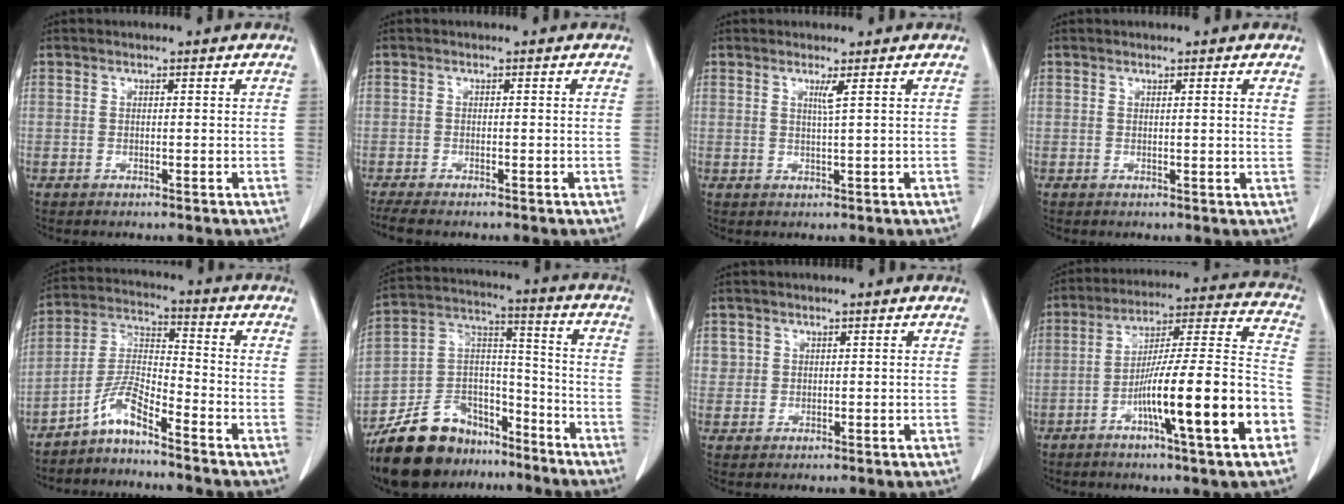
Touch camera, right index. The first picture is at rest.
{"total": 2.0, "force": [-1.1, 0.3, 1.6], "torque": [-0.036, -0.008, -0.024]}
{"total": 1.8, "force": [1.0, -0.5, 1.4], "torque": [-0.027, -0.011, 0.019]}
{"total": 2.1, "force": [1.3, -0.1, 1.6], "torque": [-0.022, -0.008, 0.011]}
{"total": 5.9, "force": [-4.7, 0.2, 3.6], "torque": [-0.077, 0.001, -0.099]}
{"total": 13.2, "force": [-9.8, 7.5, 4.6], "torque": [-0.083, 0.041, -0.168]}
{"total": 1.7, "force": [0.8, 1.5, 0.0], "torque": [0.017, -0.003, 0.006]}
{"total": 19.4, "force": [-7.0, 0.6, 18.1], "torque": [-0.265, 0.005, -0.113]}